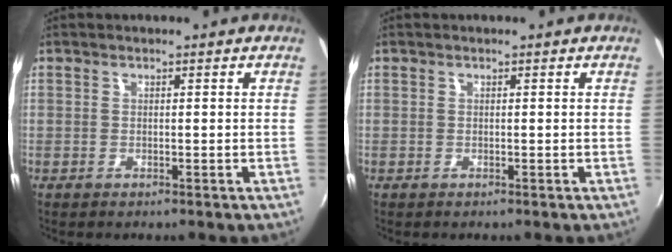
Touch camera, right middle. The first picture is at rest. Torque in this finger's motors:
{"motor_torque": [0.00, 0.00, 0.00, 0.00]}